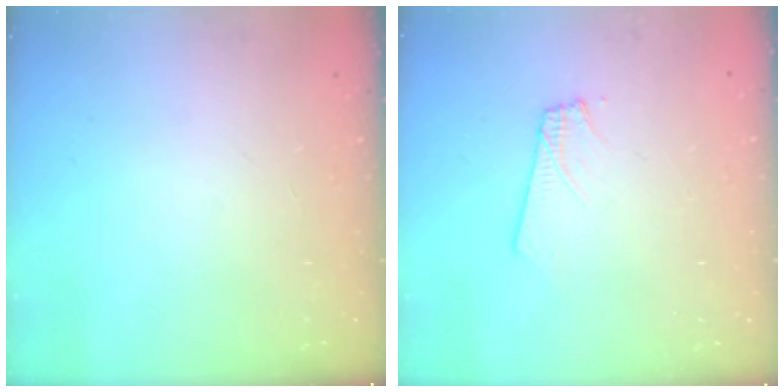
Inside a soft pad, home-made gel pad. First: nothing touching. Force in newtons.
{"total": 2.0, "press": 2.0, "slide": 0.1}